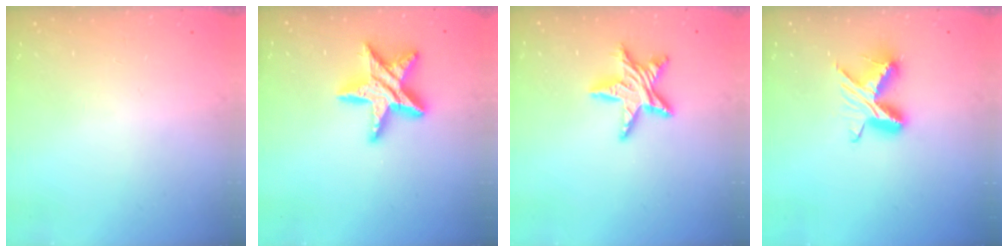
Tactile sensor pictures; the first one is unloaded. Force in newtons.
{"total": 14.5, "press": 14.5, "slide": 0.6}
{"total": 11.3, "press": 11.2, "slide": 0.8}
{"total": 9.5, "press": 9.4, "slide": 0.5}